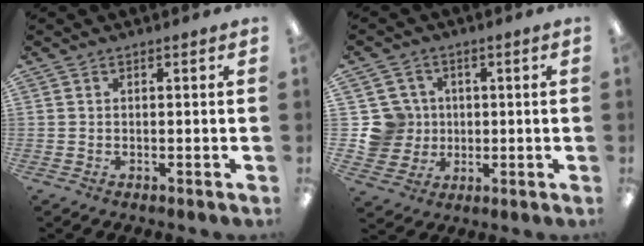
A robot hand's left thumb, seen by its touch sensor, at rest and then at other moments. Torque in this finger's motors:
{"motor_torque": [-0.06, 0.07, 0.09, -0.13, 0.01]}